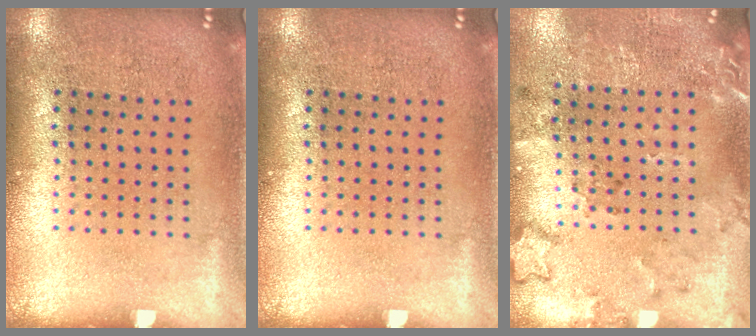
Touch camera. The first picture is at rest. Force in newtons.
{"total": 0.0}
{"total": 1.9, "press": 1.5, "slide": 1.2}